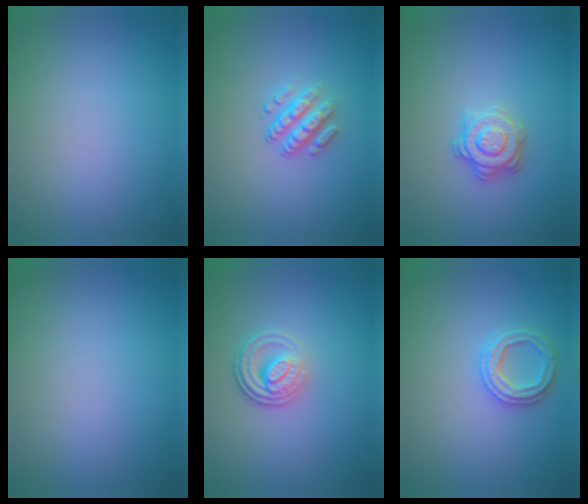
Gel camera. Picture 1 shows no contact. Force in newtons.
{"total": 2.9, "press": 2.4, "slide": 1.6}
{"total": 2.9, "press": 2.9, "slide": 0.4}
{"total": 0.0}
{"total": 3.9, "press": 2.7, "slide": 2.7}
{"total": 2.4, "press": 2.4, "slide": 0.2}